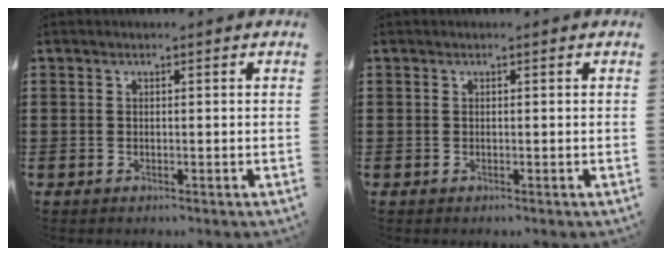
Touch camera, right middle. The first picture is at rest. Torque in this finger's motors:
{"motor_torque": [0.15, -0.12, -0.01, 0.00]}